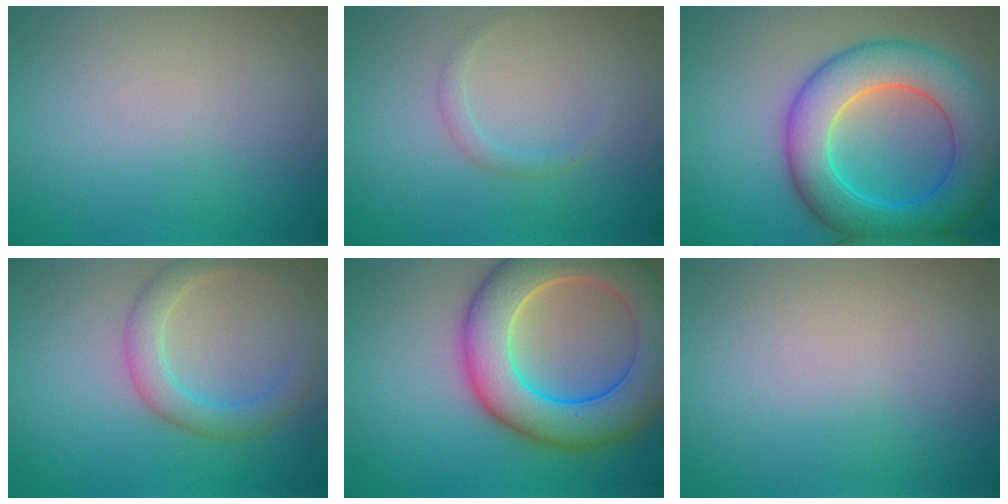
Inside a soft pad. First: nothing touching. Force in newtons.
{"total": 1.0, "press": 1.0, "slide": 0.0}
{"total": 8.6, "press": 8.6, "slide": 0.2}
{"total": 3.2, "press": 3.1, "slide": 0.3}
{"total": 10.3, "press": 10.3, "slide": 0.7}
{"total": 0.0}